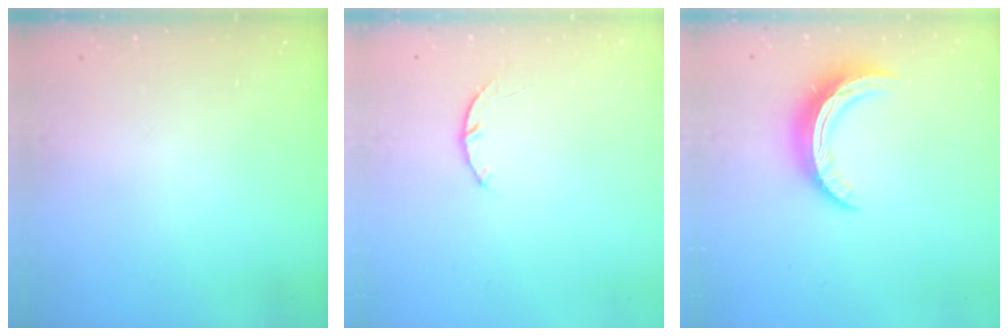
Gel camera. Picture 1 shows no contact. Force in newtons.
{"total": 3.5, "press": 3.5, "slide": 0.6}
{"total": 10.8, "press": 10.8, "slide": 0.5}